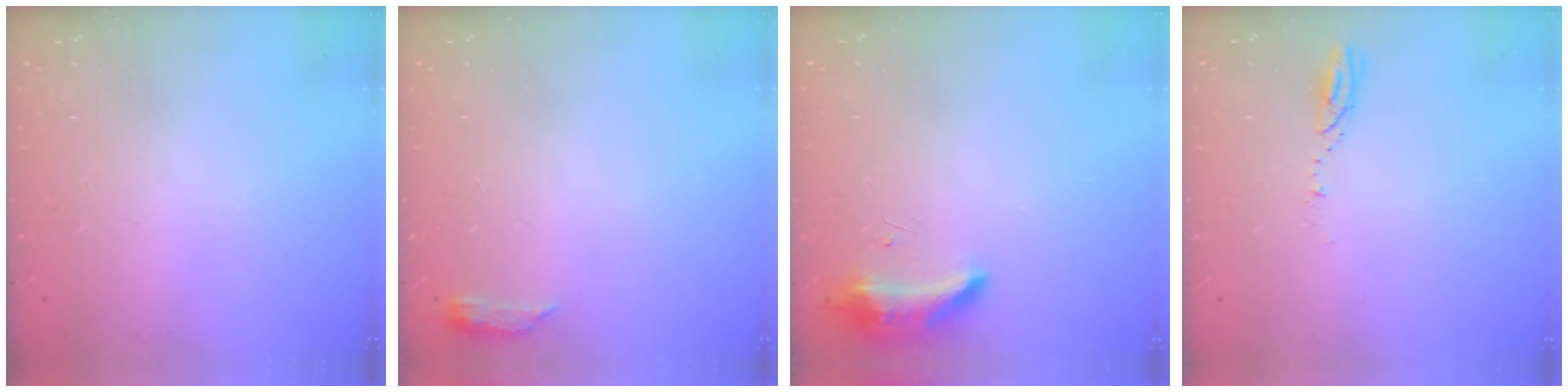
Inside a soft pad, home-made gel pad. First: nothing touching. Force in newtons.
{"total": 3.4, "press": 3.3, "slide": 0.5}
{"total": 8.7, "press": 8.5, "slide": 1.8}
{"total": 3.7, "press": 3.7, "slide": 0.3}